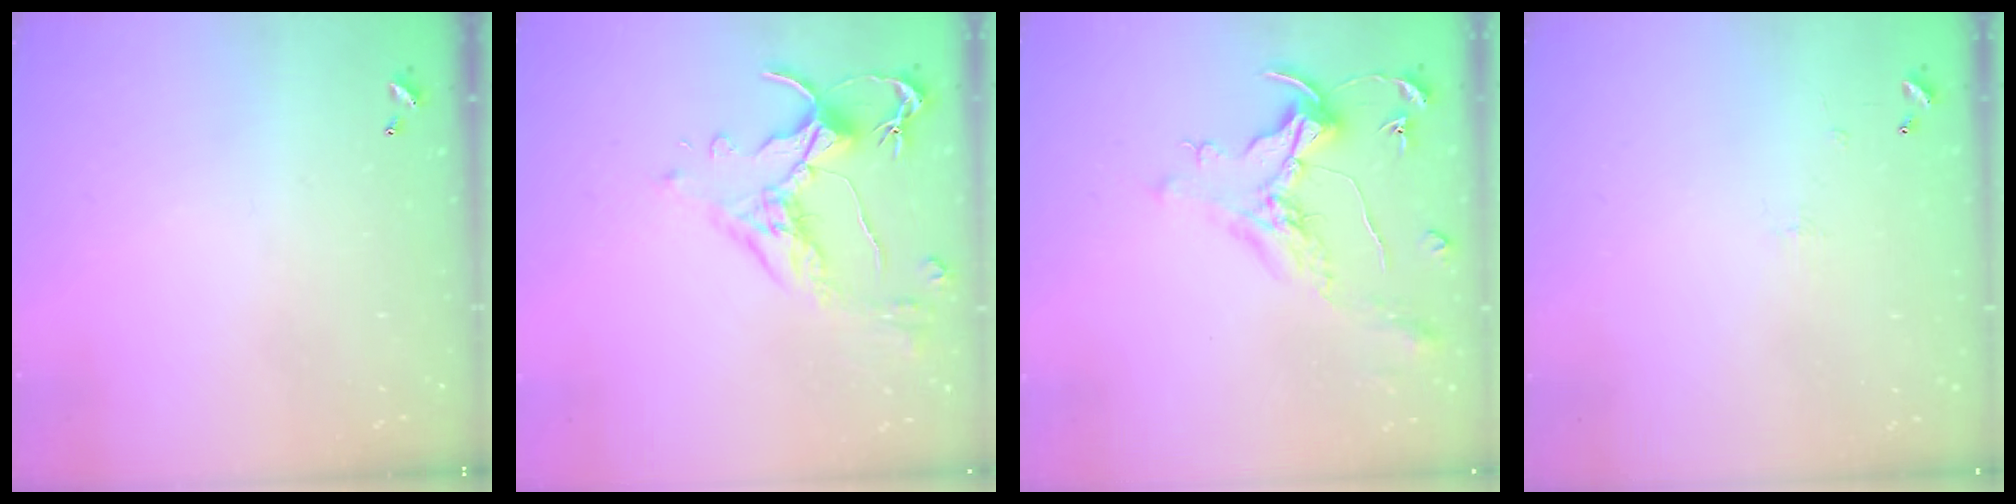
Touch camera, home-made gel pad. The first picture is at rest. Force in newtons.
{"total": 2.5, "press": 2.1, "slide": 1.4}
{"total": 1.5, "press": 1.3, "slide": 0.7}
{"total": 5.4, "press": 5.3, "slide": 0.6}